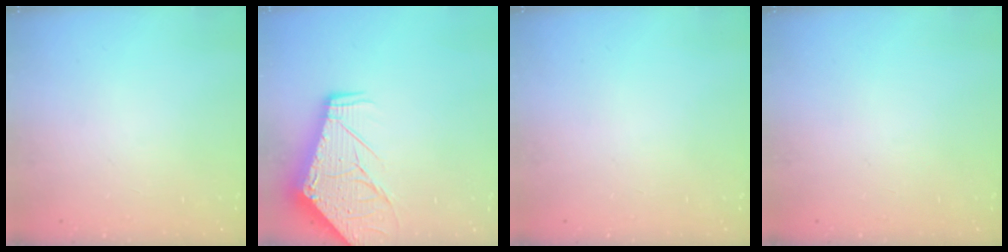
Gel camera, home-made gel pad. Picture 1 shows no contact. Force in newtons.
{"total": 13.1, "press": 13.0, "slide": 1.7}
{"total": 0.0}
{"total": 0.0}